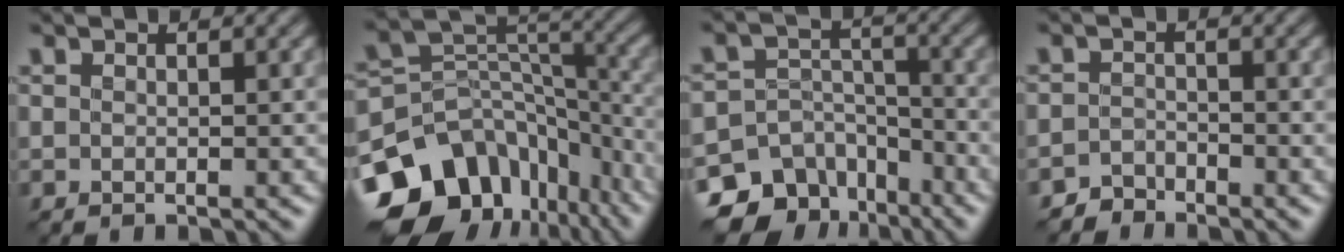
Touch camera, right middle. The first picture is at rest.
{"total": 14.1, "force": [-7.3, 10.2, 6.4], "torque": [-0.157, 0.016, -0.110]}
{"total": 10.7, "force": [-7.6, 7.0, 2.6], "torque": [-0.043, 0.001, -0.120]}
{"total": 1.9, "force": [-1.9, 0.5, -0.2], "torque": [0.003, 0.007, -0.041]}